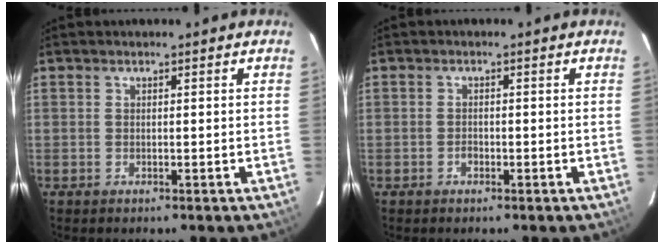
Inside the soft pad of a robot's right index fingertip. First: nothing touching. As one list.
[{"total": 1.2, "force": [-0.7, 0.7, 0.6], "torque": [-0.012, 0.003, -0.012]}]